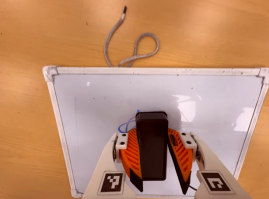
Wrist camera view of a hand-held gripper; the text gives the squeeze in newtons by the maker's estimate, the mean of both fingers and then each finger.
{"total": 12.9, "left": 14.5, "right": 11.3}